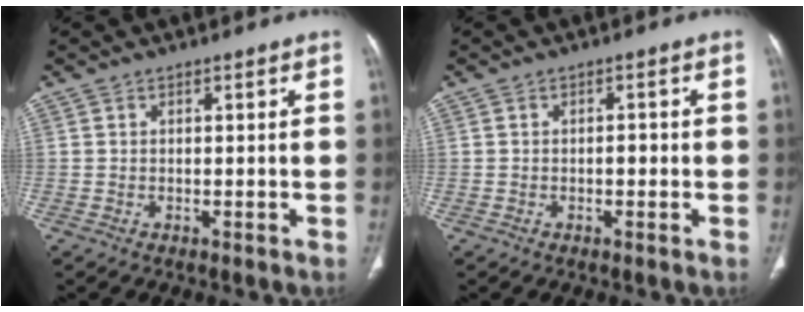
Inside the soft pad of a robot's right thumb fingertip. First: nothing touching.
{"total": 1.1, "force": [-0.2, 0.6, 0.9], "torque": [-0.008, 0.003, -0.006]}